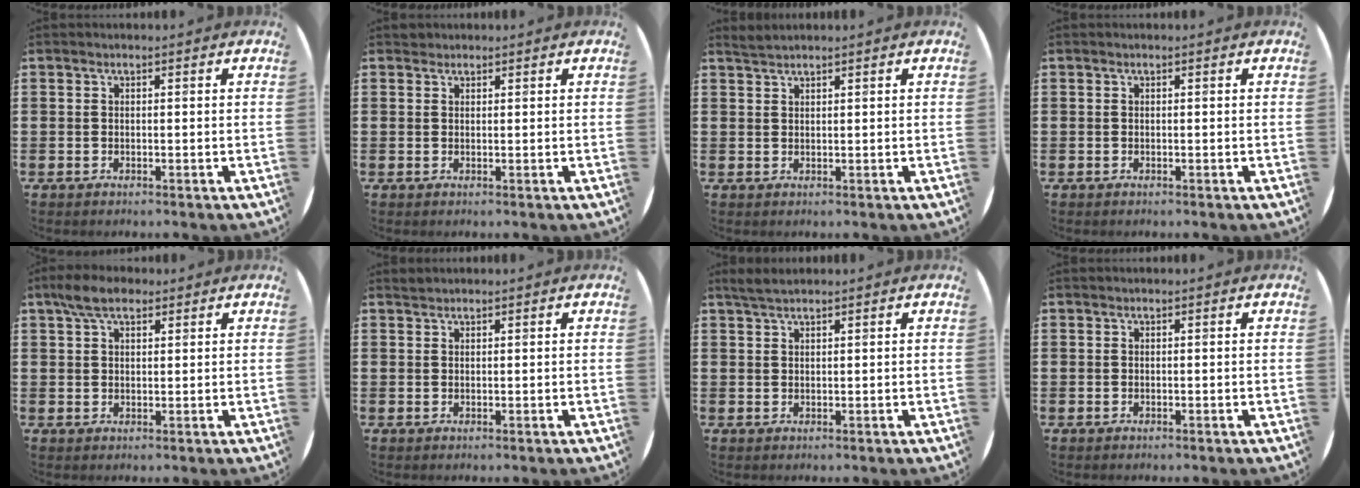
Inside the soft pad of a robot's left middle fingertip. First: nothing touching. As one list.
[{"total": 0.7, "force": [0.7, 0.2, -0.2], "torque": [0.010, 0.000, 0.012]}, {"total": 1.3, "force": [1.3, -0.1, 0.1], "torque": [-0.003, 0.001, 0.025]}, {"total": 0.0}, {"total": 4.6, "force": [3.3, 2.0, 2.4], "torque": [-0.047, 0.005, 0.059]}, {"total": 0.7, "force": [0.7, 0.0, -0.2], "torque": [0.002, 0.002, 0.013]}, {"total": 1.9, "force": [1.7, 0.2, 0.9], "torque": [-0.020, 0.003, 0.031]}, {"total": 0.0}]